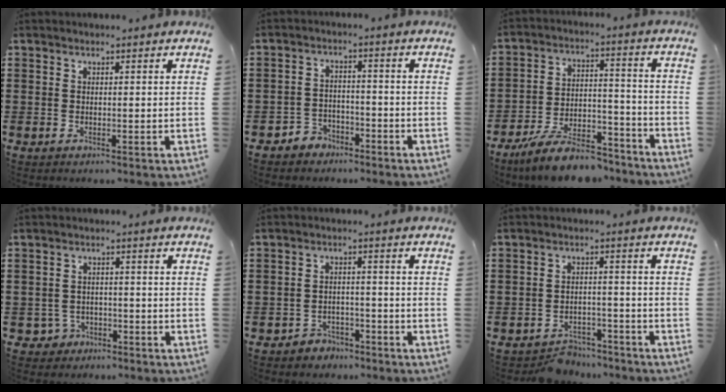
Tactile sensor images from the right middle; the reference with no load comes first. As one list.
[{"total": 3.0, "force": [-2.8, 1.3, 0.0], "torque": [-0.012, 0.002, -0.059]}, {"total": 9.9, "force": [-8.9, 2.6, 3.6], "torque": [-0.059, 0.037, -0.167]}, {"total": 2.7, "force": [-2.1, 1.7, 0.4], "torque": [-0.025, -0.003, -0.047]}, {"total": 2.7, "force": [-2.6, 0.9, 0.0], "torque": [-0.011, 0.001, -0.056]}, {"total": 3.9, "force": [-3.8, 0.9, 0.2], "torque": [-0.010, 0.003, -0.077]}]